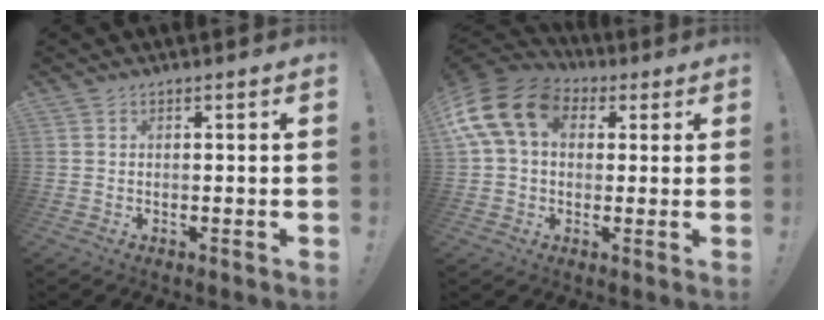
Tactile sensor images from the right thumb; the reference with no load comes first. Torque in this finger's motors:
{"motor_torque": [2.50, 2.50, 0.51, -0.09, 0.52]}